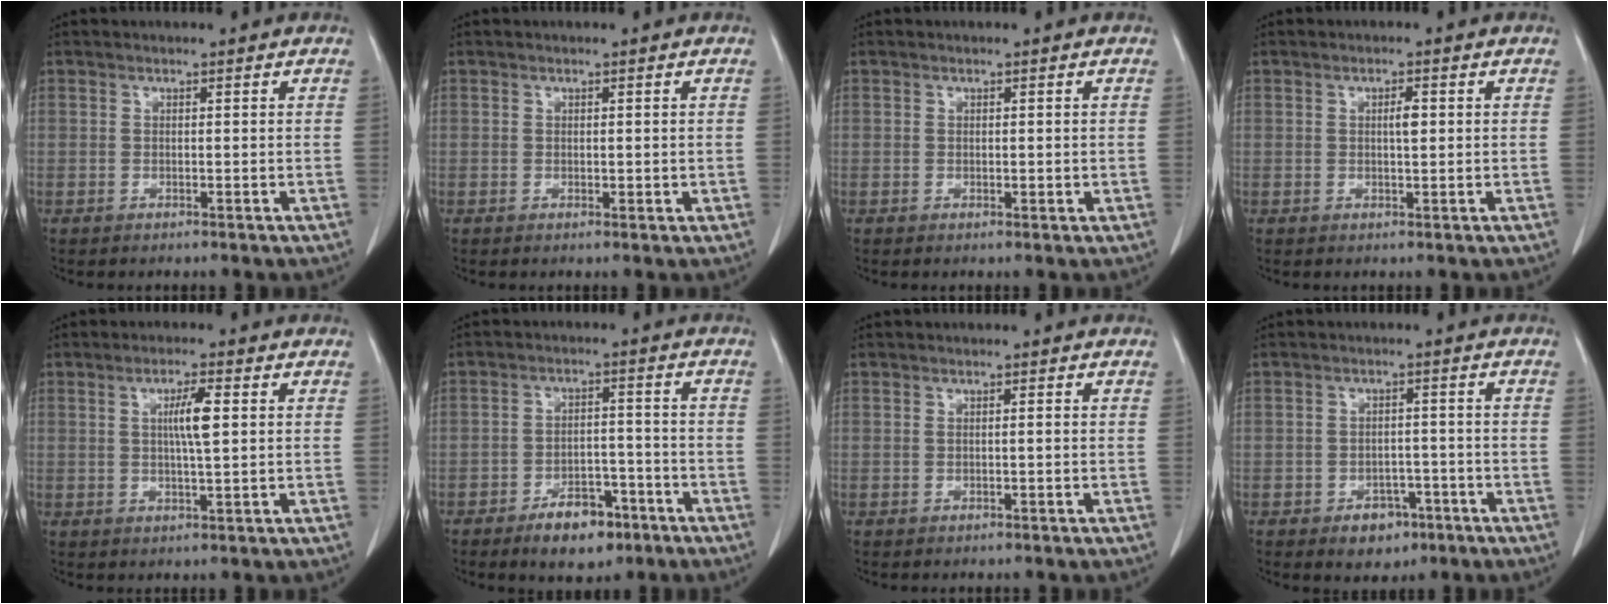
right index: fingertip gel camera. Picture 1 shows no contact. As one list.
[{"total": 0.9, "force": [0.1, 0.4, 0.8], "torque": [-0.012, -0.003, 0.003]}, {"total": 0.9, "force": [0.0, 0.3, 0.8], "torque": [-0.012, -0.003, 0.002]}, {"total": 1.8, "force": [0.3, 0.4, 1.8], "torque": [-0.031, 0.002, 0.006]}, {"total": 4.7, "force": [0.9, 0.2, 4.7], "torque": [-0.083, -0.001, 0.016]}, {"total": 7.7, "force": [-4.9, 3.6, 4.6], "torque": [-0.072, 0.004, -0.074]}, {"total": 0.7, "force": [0.0, -0.1, 0.7], "torque": [-0.014, 0.001, 0.002]}, {"total": 4.9, "force": [-2.8, 3.3, 2.4], "torque": [-0.028, 0.006, -0.031]}]